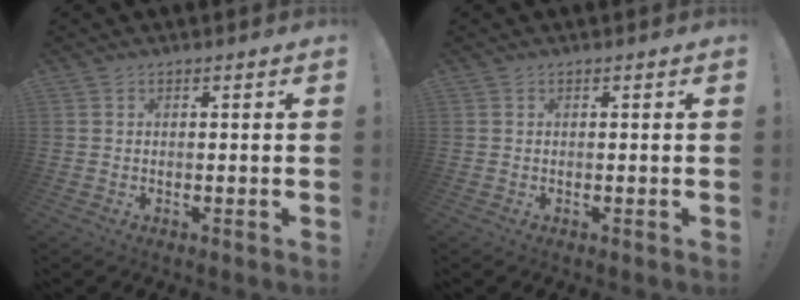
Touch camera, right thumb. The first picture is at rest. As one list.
[{"total": 0.0}]